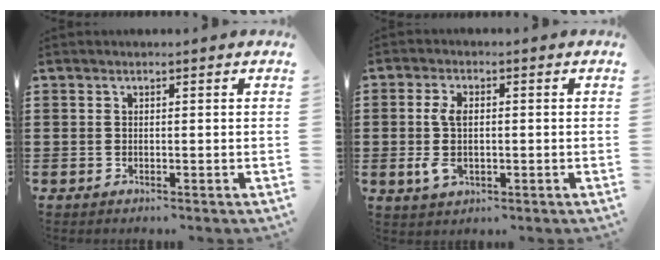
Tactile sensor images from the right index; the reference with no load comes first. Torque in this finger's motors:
{"motor_torque": [1.10, 1.04, 0.21, 0.14]}